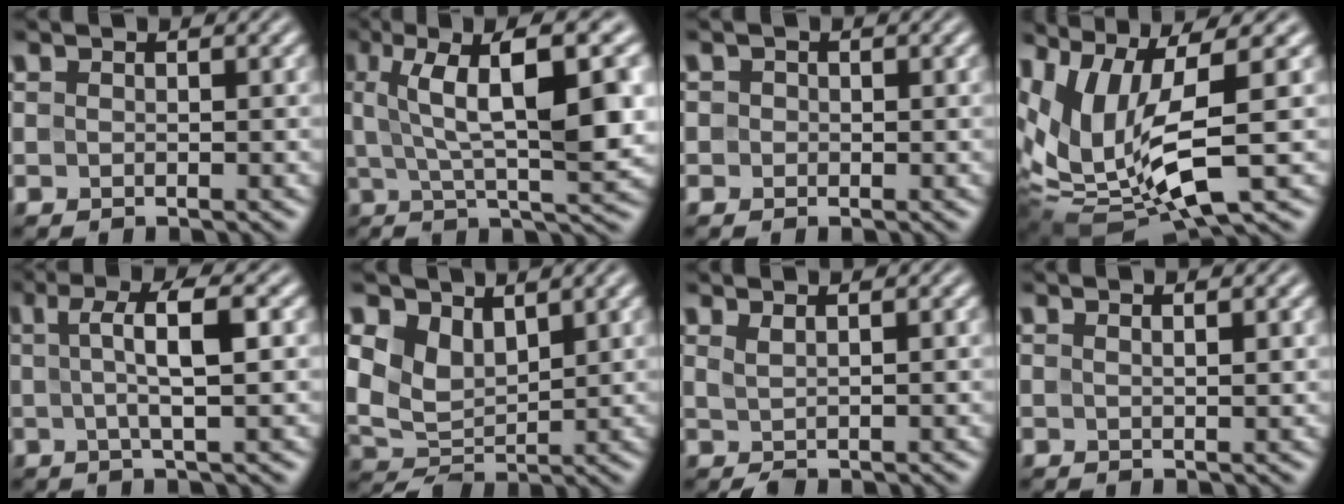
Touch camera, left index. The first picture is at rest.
{"total": 11.6, "force": [2.9, 3.3, 10.7], "torque": [-0.167, 0.014, 0.046]}
{"total": 0.8, "force": [0.1, 0.8, 0.2], "torque": [0.002, -0.002, -0.003]}
{"total": 12.1, "force": [1.1, 4.8, 11.1], "torque": [-0.245, -0.020, 0.037]}
{"total": 4.7, "force": [0.6, 0.8, 4.6], "torque": [-0.079, 0.007, 0.010]}
{"total": 4.7, "force": [2.1, 2.8, 3.2], "torque": [-0.071, -0.003, 0.039]}
{"total": 1.2, "force": [0.6, 0.4, 1.0], "torque": [-0.012, 0.003, 0.009]}
{"total": 1.7, "force": [0.9, 0.5, 1.4], "torque": [-0.014, 0.002, 0.007]}